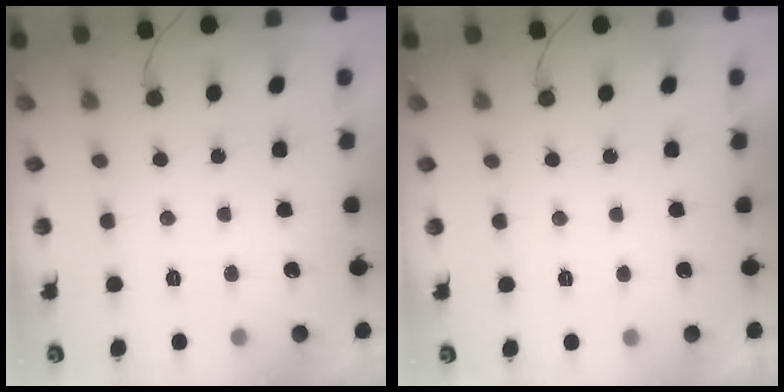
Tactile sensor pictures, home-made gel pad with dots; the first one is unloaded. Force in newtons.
{"total": 2.3, "press": 2.3, "slide": 0.3}